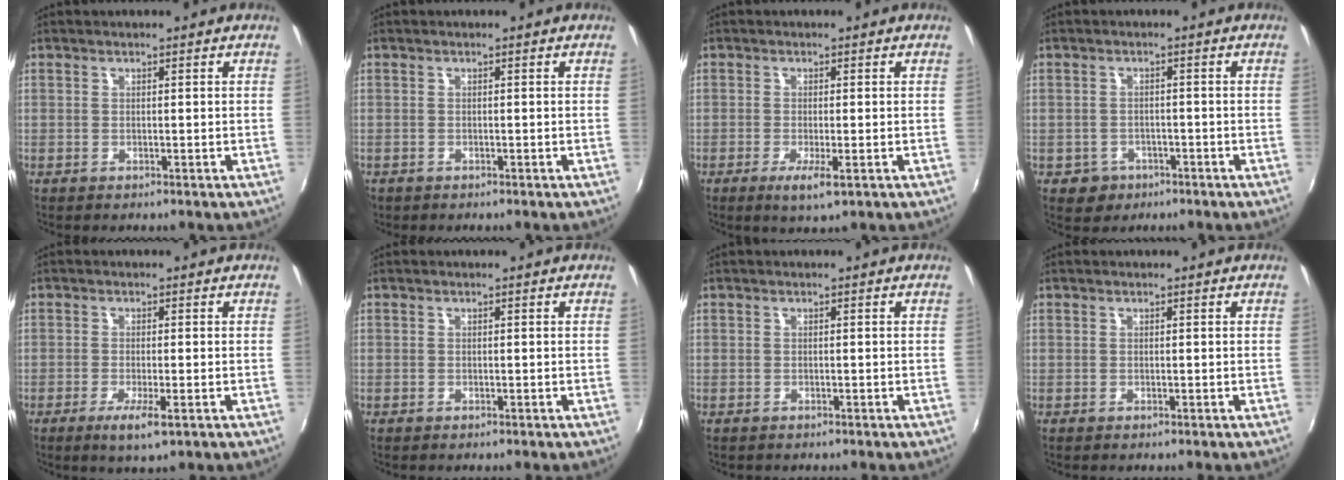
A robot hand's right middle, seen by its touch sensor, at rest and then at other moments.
{"total": 0.8, "force": [-0.6, 0.6, 0.1], "torque": [-0.006, -0.003, -0.011]}
{"total": 3.5, "force": [-1.3, 0.2, 3.3], "torque": [-0.068, -0.014, -0.025]}
{"total": 4.2, "force": [-1.9, 3.6, 1.0], "torque": [-0.032, 0.001, -0.024]}
{"total": 4.1, "force": [-1.8, 0.2, 3.7], "torque": [-0.077, -0.014, -0.033]}
{"total": 0.0}
{"total": 0.0}
{"total": 0.0}